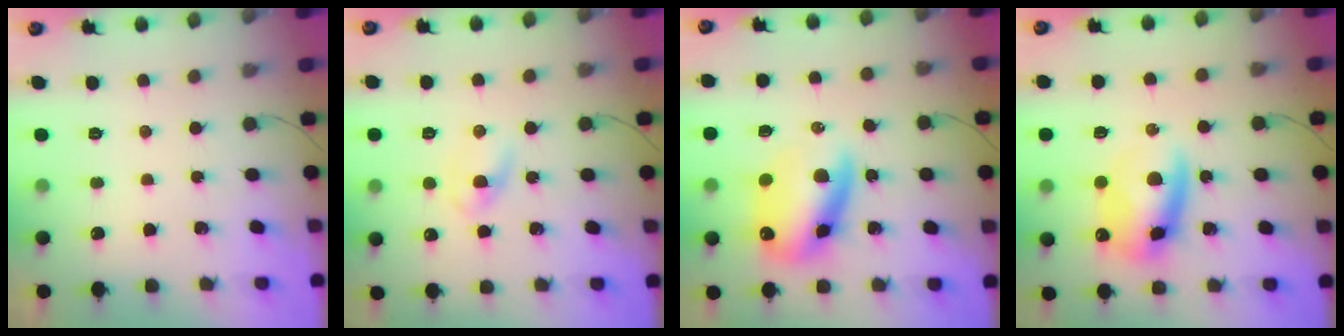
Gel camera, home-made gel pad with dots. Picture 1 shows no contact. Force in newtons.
{"total": 2.7, "press": 2.4, "slide": 1.4}
{"total": 13.5, "press": 13.1, "slide": 3.4}
{"total": 12.2, "press": 11.8, "slide": 2.9}